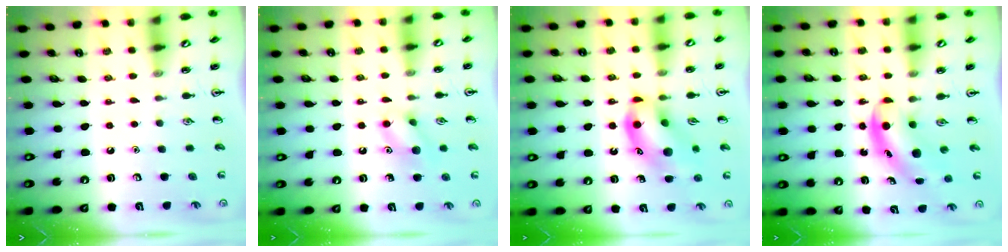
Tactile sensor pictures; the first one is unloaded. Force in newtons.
{"total": 9.0, "press": 8.9, "slide": 0.6}
{"total": 13.5, "press": 13.3, "slide": 1.8}
{"total": 5.5, "press": 5.5, "slide": 0.7}